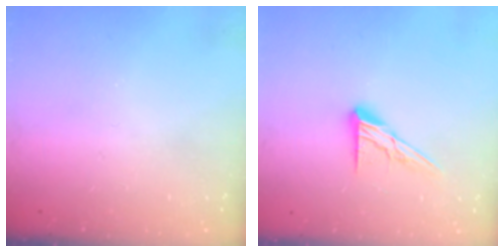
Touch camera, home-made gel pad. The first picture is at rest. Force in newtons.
{"total": 9.8, "press": 9.8, "slide": 0.5}